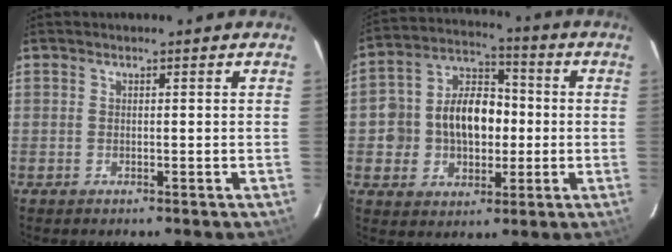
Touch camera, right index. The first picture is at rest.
{"total": 12.2, "force": [-0.7, 9.6, 7.5], "torque": [-0.154, 0.037, -0.005]}